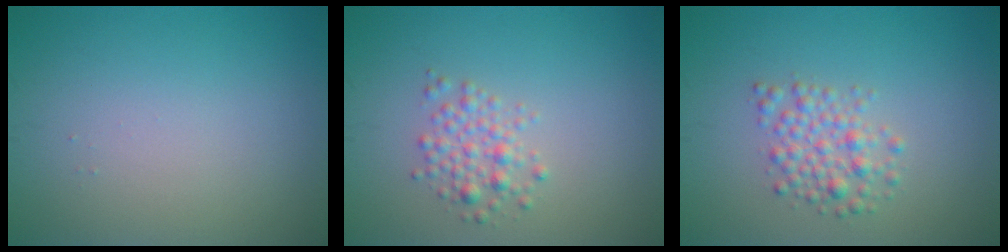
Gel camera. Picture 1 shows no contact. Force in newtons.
{"total": 2.1, "press": 2.1, "slide": 0.2}
{"total": 2.7, "press": 2.7, "slide": 0.1}